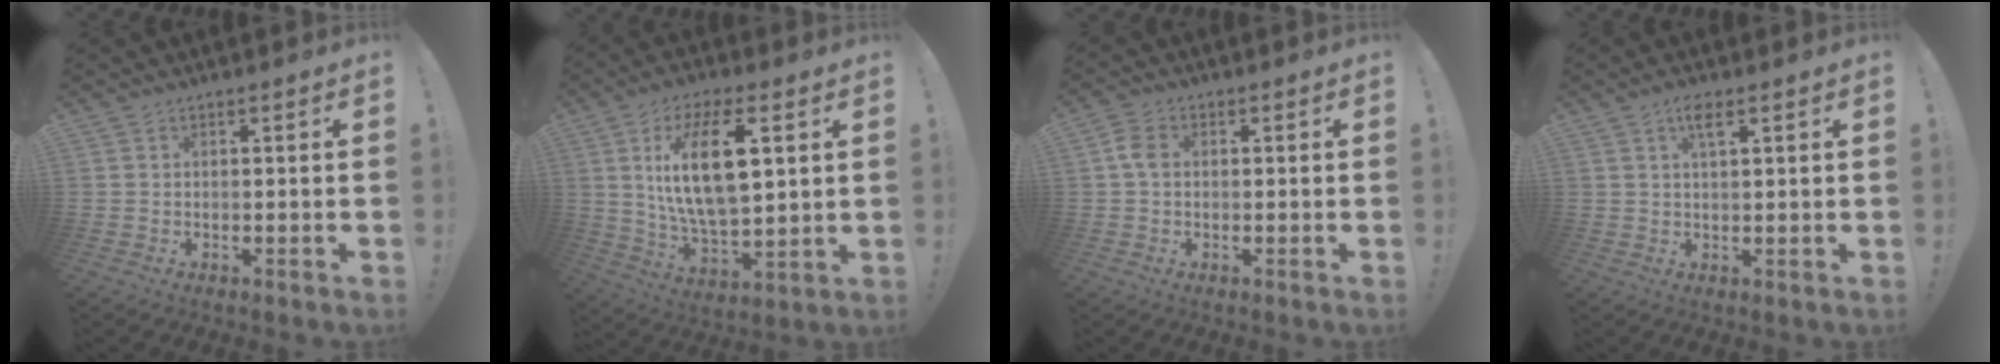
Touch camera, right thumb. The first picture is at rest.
{"total": 18.6, "force": [5.4, 7.9, 15.9], "torque": [-0.293, -0.009, 0.078]}
{"total": 4.7, "force": [0.3, 3.3, 3.3], "torque": [-0.059, 0.007, 0.006]}
{"total": 3.7, "force": [1.9, 0.9, 3.0], "torque": [-0.054, 0.000, 0.029]}